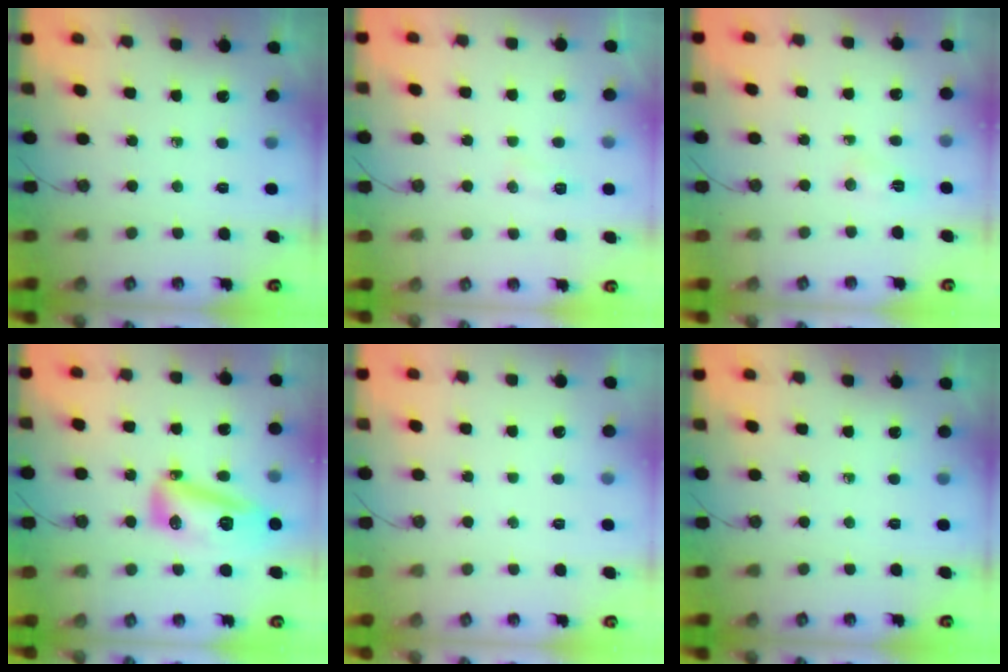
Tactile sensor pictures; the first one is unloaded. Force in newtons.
{"total": 14.4, "press": 6.3, "slide": 12.9}
{"total": 2.9, "press": 2.9, "slide": 0.4}
{"total": 13.6, "press": 13.6, "slide": 1.3}
{"total": 1.8, "press": 1.7, "slide": 0.6}
{"total": 0.0}